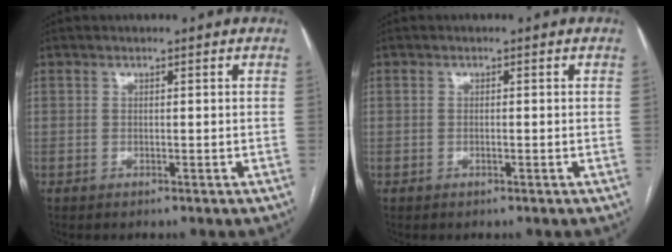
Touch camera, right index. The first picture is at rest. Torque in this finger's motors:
{"motor_torque": [-0.16, -0.01, -0.03, -0.01]}